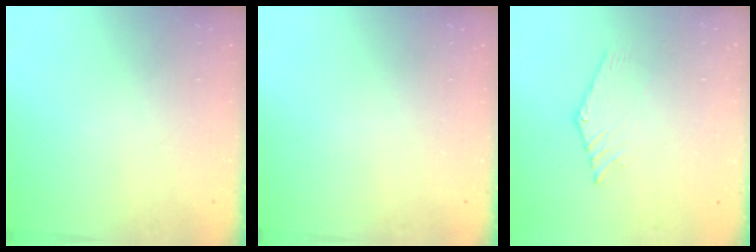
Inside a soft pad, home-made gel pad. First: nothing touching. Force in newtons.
{"total": 0.0}
{"total": 0.5, "press": 0.5, "slide": 0.2}